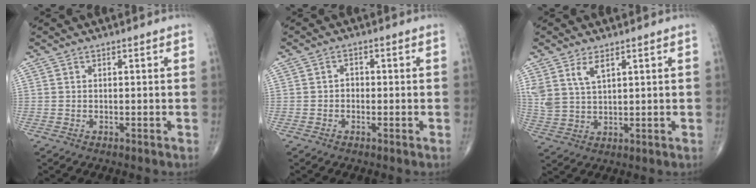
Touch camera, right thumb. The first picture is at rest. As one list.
[{"total": 1.5, "force": [-0.3, 1.2, 0.8], "torque": [0.001, 0.007, -0.009]}, {"total": 5.5, "force": [3.2, 2.4, 3.7], "torque": [-0.073, -0.013, 0.073]}]